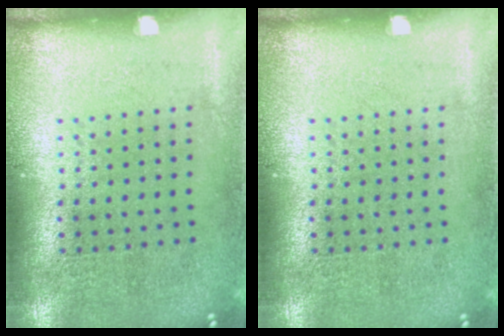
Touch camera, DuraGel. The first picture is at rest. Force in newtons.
{"total": 0.0}